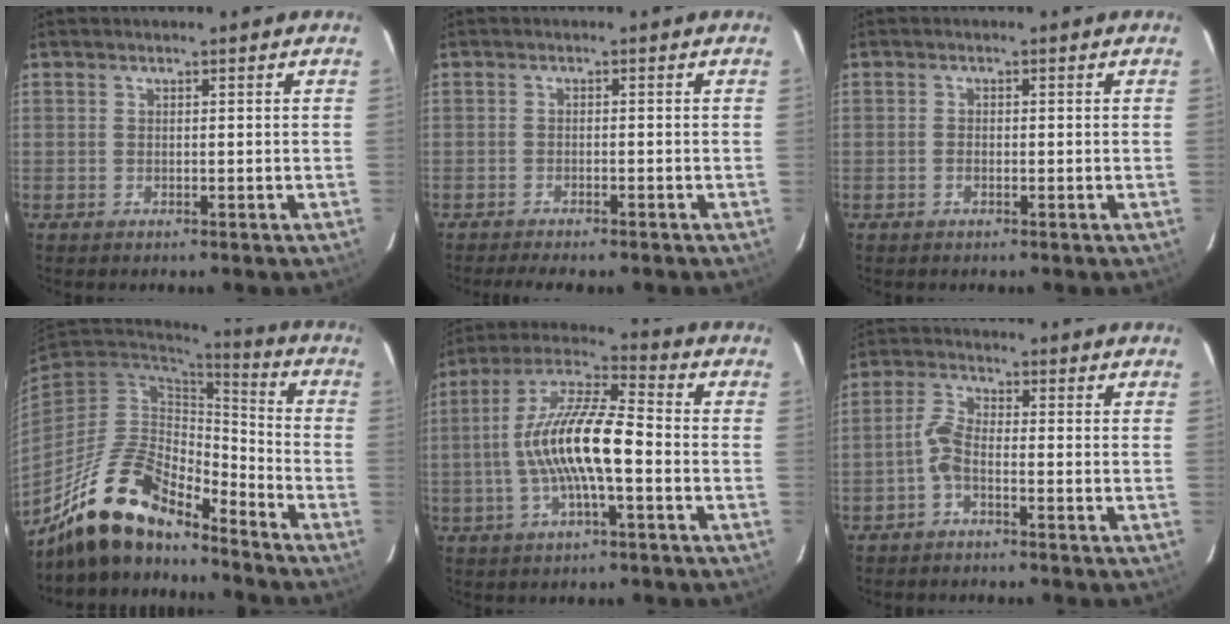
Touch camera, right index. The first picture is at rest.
{"total": 5.6, "force": [-4.8, 1.0, 2.7], "torque": [-0.061, -0.015, -0.074]}
{"total": 1.0, "force": [-0.4, 0.6, 0.6], "torque": [-0.012, 0.002, -0.009]}
{"total": 17.0, "force": [-13.6, 5.7, 8.5], "torque": [-0.182, -0.006, -0.254]}
{"total": 14.4, "force": [-2.6, 3.4, 13.7], "torque": [-0.266, 0.010, -0.053]}
{"total": 3.3, "force": [-1.8, 1.0, 2.5], "torque": [-0.064, 0.012, -0.041]}